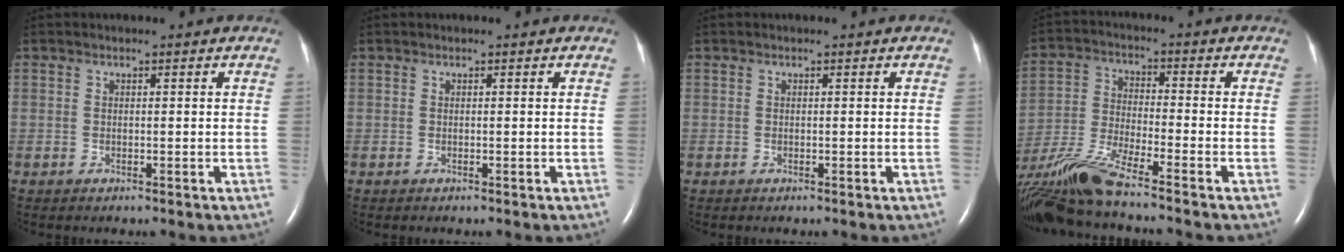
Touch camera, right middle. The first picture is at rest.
{"total": 0.0}
{"total": 0.0}
{"total": 12.8, "force": [-10.8, -0.6, 6.9], "torque": [-0.152, -0.020, -0.208]}